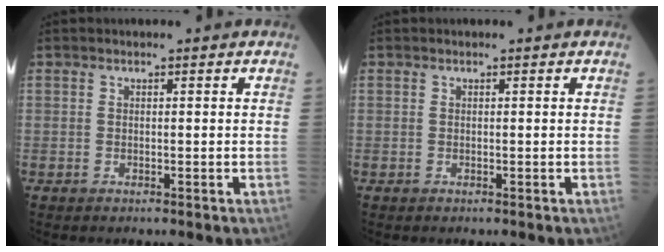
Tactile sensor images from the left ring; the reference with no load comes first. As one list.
[{"total": 0.0}]